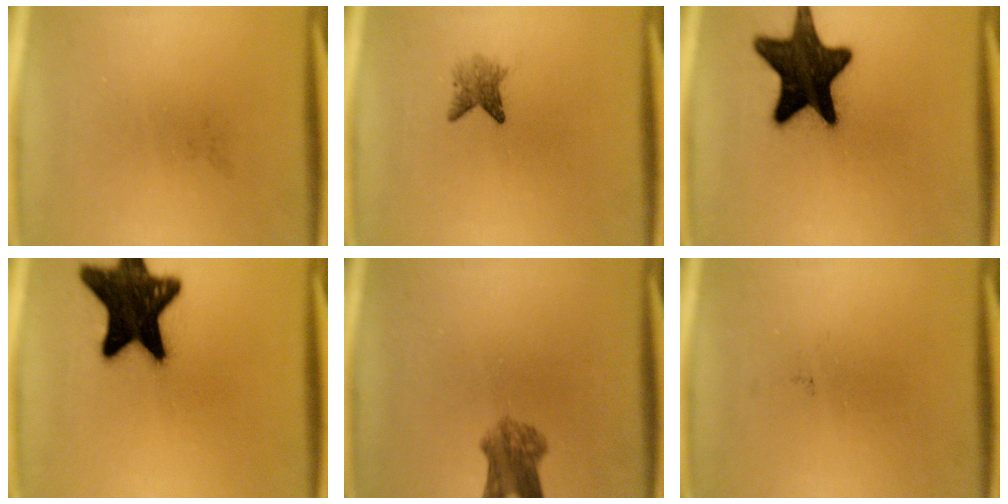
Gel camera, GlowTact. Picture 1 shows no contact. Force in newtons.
{"total": 2.5}
{"total": 17.6}
{"total": 19.5}
{"total": 5.0}
{"total": 0.0}